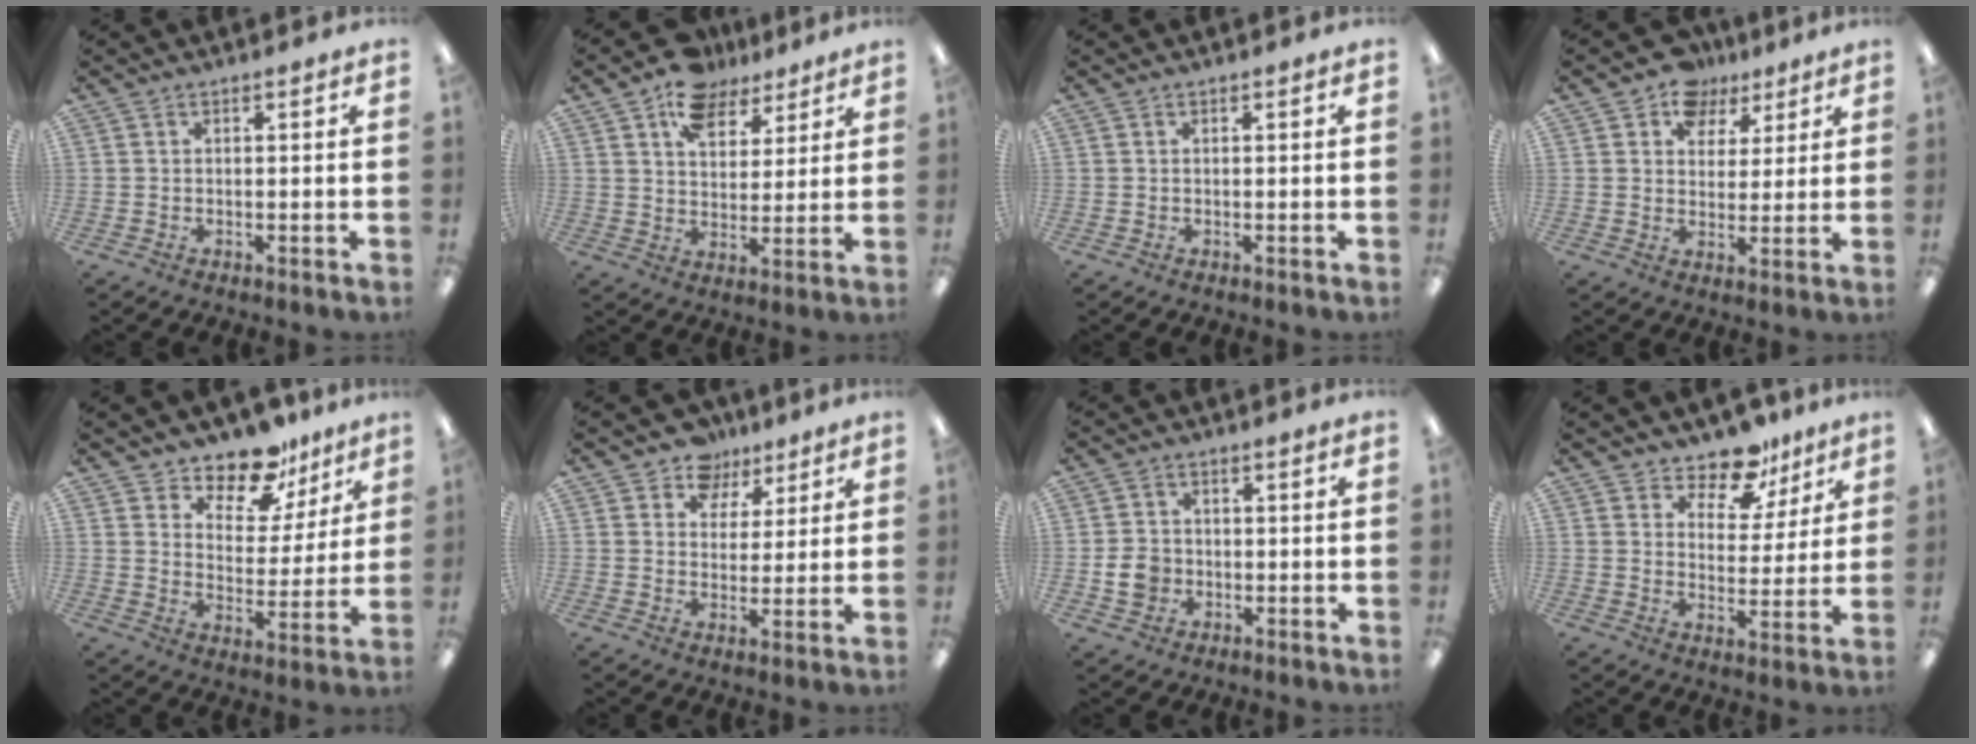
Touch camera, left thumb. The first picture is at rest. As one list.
[{"total": 11.2, "force": [7.7, 7.0, 4.1], "torque": [-0.059, -0.041, 0.140]}, {"total": 0.0}, {"total": 8.8, "force": [5.8, 6.3, 2.2], "torque": [-0.029, -0.037, 0.106]}, {"total": 11.6, "force": [9.6, 5.3, 3.6], "torque": [-0.059, -0.073, 0.176]}, {"total": 7.8, "force": [5.3, 5.6, 1.2], "torque": [-0.016, -0.036, 0.097]}, {"total": 5.5, "force": [-1.2, 4.7, 2.6], "torque": [-0.042, 0.007, -0.021]}, {"total": 10.1, "force": [8.2, 4.9, 3.0], "torque": [-0.048, -0.060, 0.150]}]